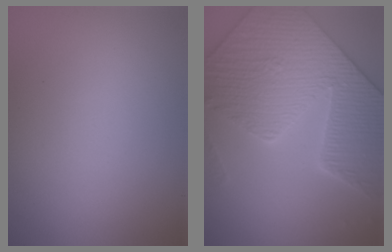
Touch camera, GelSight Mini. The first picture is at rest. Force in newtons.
{"total": 7.6, "press": 6.6, "slide": 3.9}